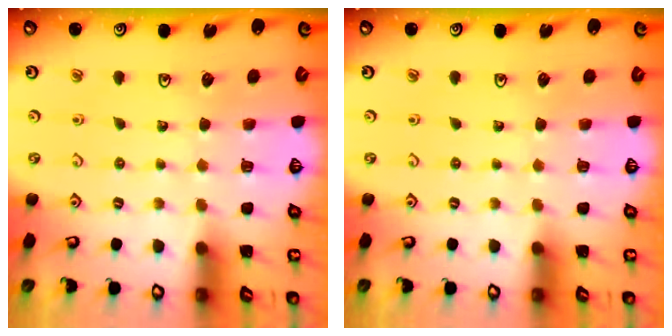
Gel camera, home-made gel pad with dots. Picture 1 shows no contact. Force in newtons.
{"total": 0.0}